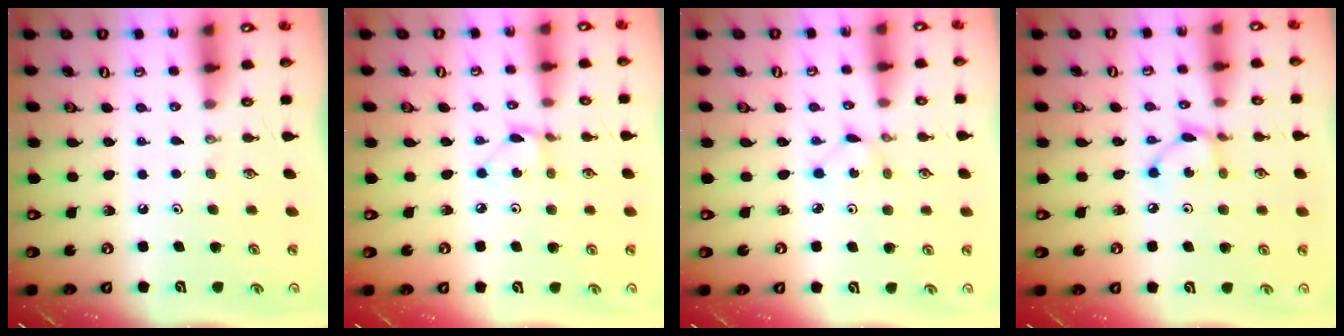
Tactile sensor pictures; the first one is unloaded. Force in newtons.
{"total": 2.4, "press": 2.4, "slide": 0.3}
{"total": 1.1, "press": 1.1, "slide": 0.1}
{"total": 5.4, "press": 5.4, "slide": 0.2}